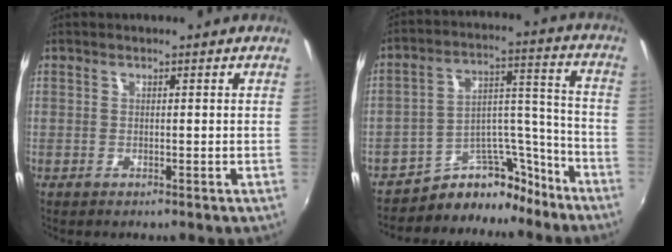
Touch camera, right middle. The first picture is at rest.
{"total": 11.5, "force": [-9.8, 5.4, 2.6], "torque": [-0.025, 0.072, -0.151]}